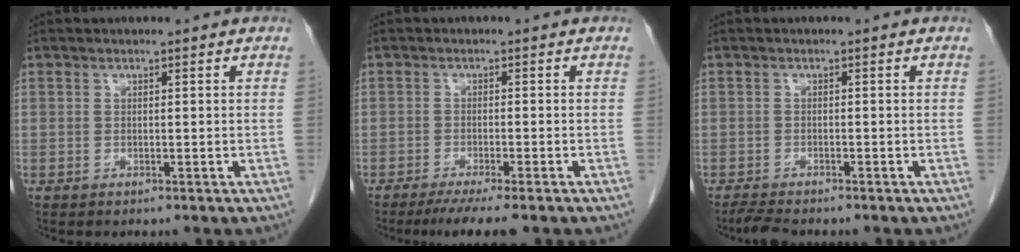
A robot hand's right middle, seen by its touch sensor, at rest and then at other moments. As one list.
[{"total": 6.0, "force": [-4.7, 0.0, 3.8], "torque": [-0.050, -0.012, -0.071]}, {"total": 2.9, "force": [-2.5, 0.4, 1.4], "torque": [-0.030, -0.008, -0.041]}]